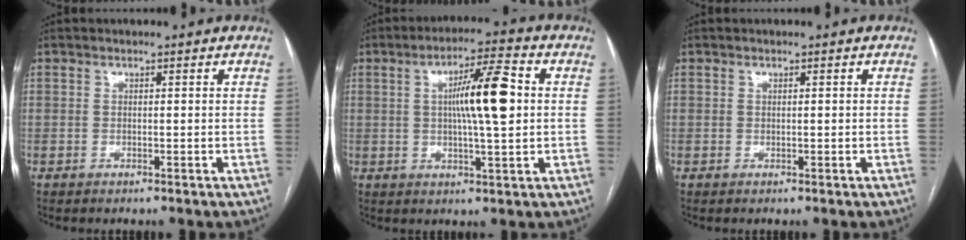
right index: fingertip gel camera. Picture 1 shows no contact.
{"total": 9.9, "force": [1.2, 0.9, 9.8], "torque": [-0.165, 0.010, 0.020]}
{"total": 0.0}